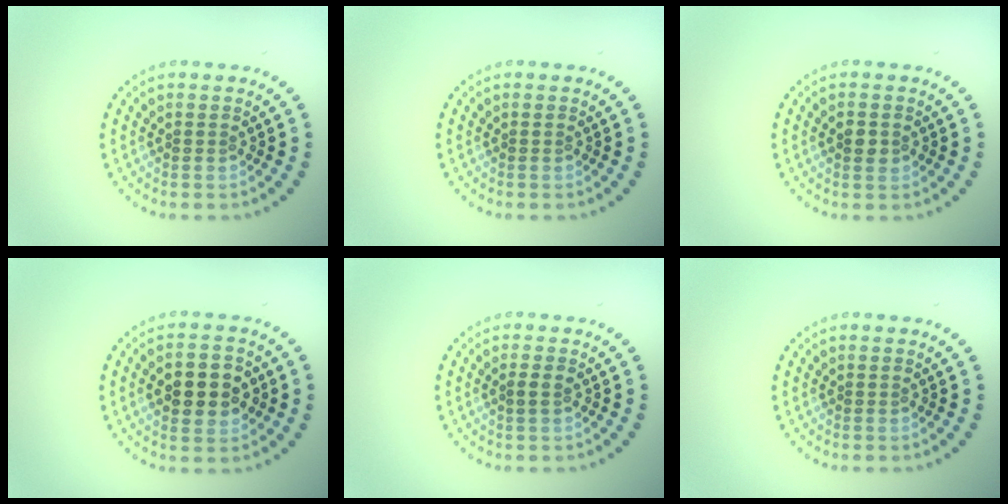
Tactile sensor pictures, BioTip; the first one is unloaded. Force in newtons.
{"total": 0.0}
{"total": 1.8, "press": 1.8, "slide": 0.1}
{"total": 4.9, "press": 4.9, "slide": 0.2}
{"total": 1.1, "press": 1.1, "slide": 0.3}
{"total": 0.0}